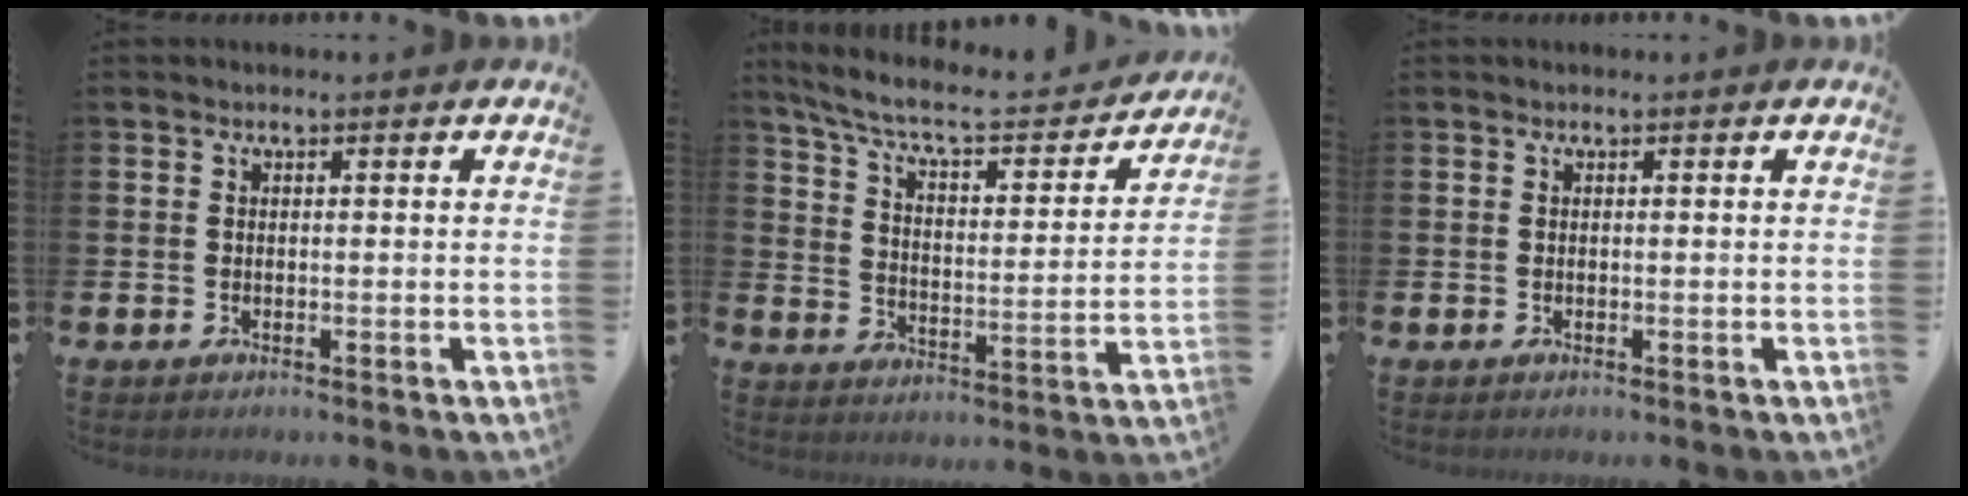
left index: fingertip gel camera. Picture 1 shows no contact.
{"total": 7.4, "force": [6.4, 1.9, 3.4], "torque": [-0.102, -0.042, 0.105]}
{"total": 0.0}